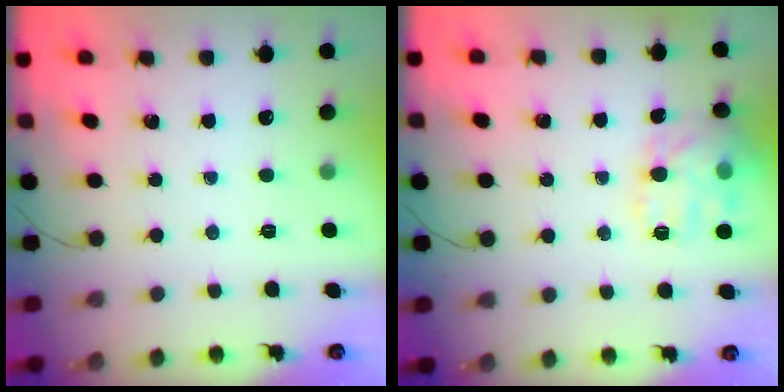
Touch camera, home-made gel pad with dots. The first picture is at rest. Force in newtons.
{"total": 14.8, "press": 14.7, "slide": 0.6}